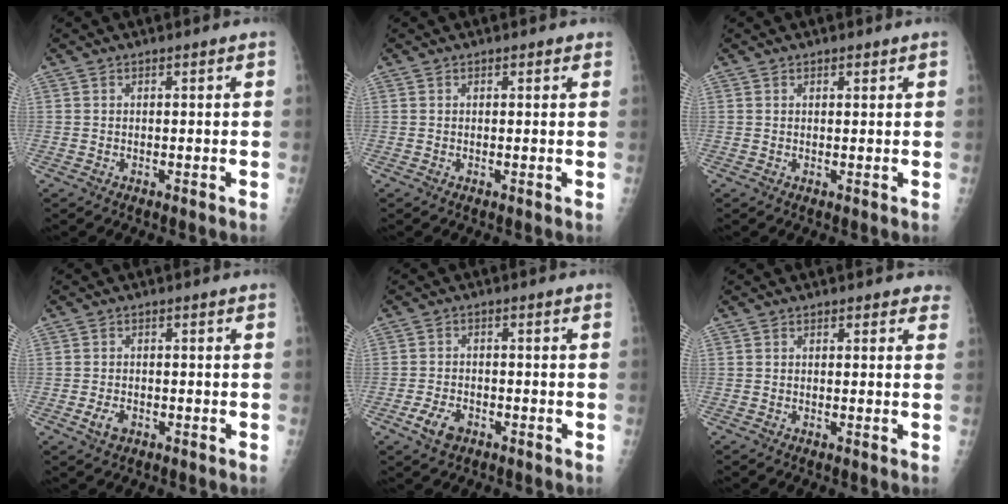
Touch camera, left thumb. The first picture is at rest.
{"total": 1.0, "force": [0.6, 0.7, 0.4], "torque": [0.004, -0.002, 0.003]}
{"total": 1.2, "force": [0.8, 0.7, 0.6], "torque": [-0.001, -0.004, 0.008]}
{"total": 3.0, "force": [-1.2, 1.9, 1.9], "torque": [-0.030, 0.001, -0.021]}
{"total": 4.7, "force": [-2.5, 2.9, 2.7], "torque": [-0.048, 0.010, -0.045]}
{"total": 2.2, "force": [1.5, 1.4, 0.7], "torque": [0.019, -0.004, 0.007]}